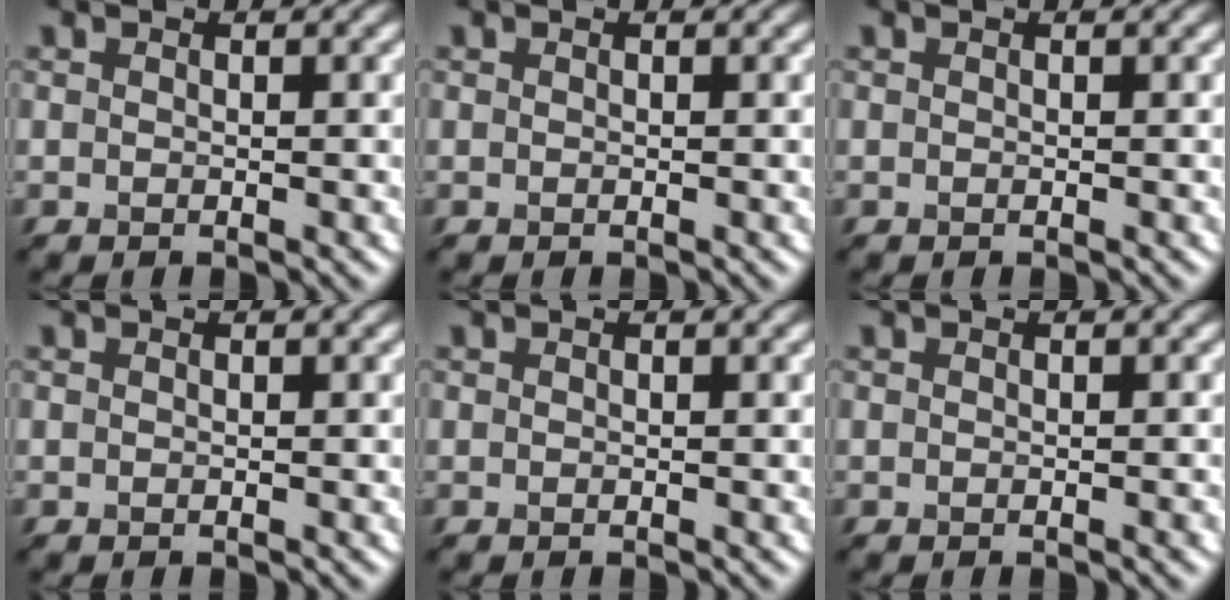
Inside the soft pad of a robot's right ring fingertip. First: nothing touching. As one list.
[{"total": 0.0}, {"total": 0.0}, {"total": 0.0}, {"total": 0.0}, {"total": 0.9, "force": [-0.1, 0.5, 0.7], "torque": [0.005, 0.009, -0.004]}]